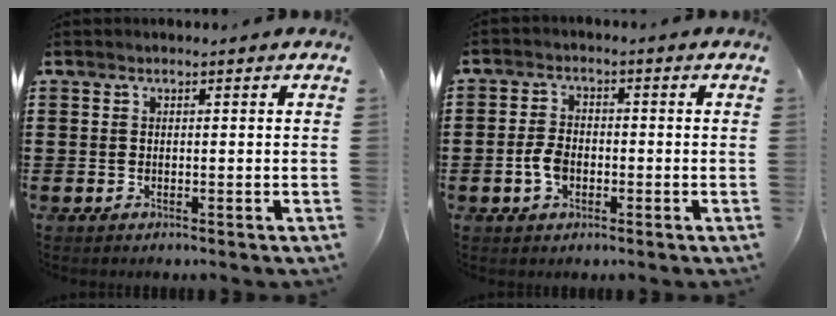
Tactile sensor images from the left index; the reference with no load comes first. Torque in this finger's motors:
{"motor_torque": [0.80, 0.75, 0.39, 0.09]}